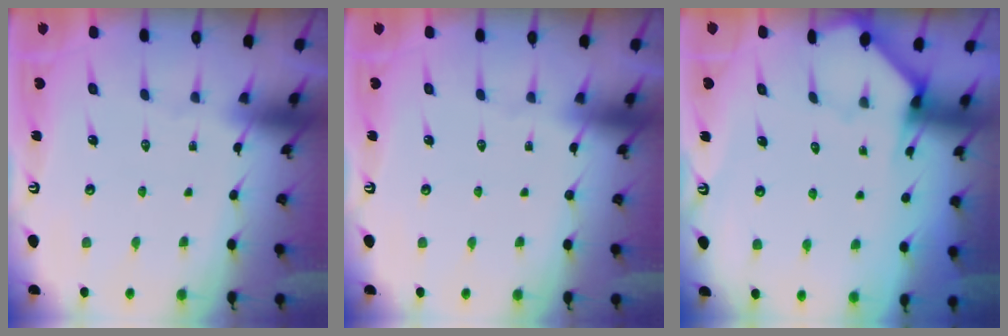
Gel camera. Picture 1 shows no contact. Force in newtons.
{"total": 0.0}
{"total": 2.0, "press": 2.0, "slide": 0.2}